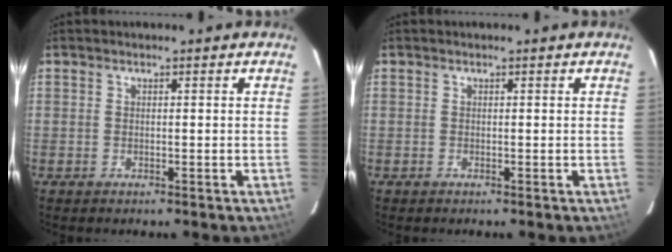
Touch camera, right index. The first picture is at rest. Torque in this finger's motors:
{"motor_torque": [-0.07, 0.12, -0.02, 0.00]}